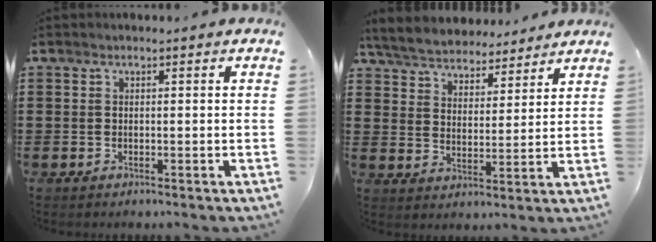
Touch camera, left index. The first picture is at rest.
{"total": 5.1, "force": [5.1, 0.7, 0.2], "torque": [-0.032, -0.032, 0.088]}